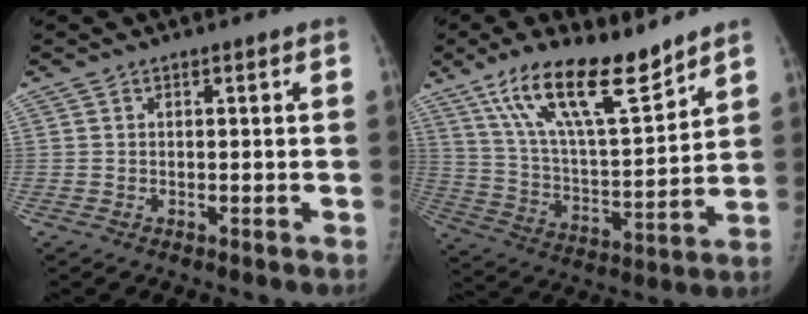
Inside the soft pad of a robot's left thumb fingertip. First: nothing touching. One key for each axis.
{"total": 18.3, "fx": 12.9, "fy": 5.0, "fz": 12.0, "tx": -0.185, "ty": -0.067, "tz": 0.238}